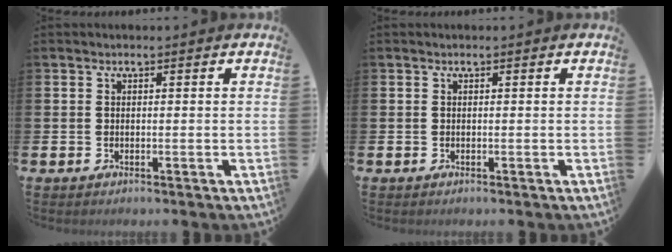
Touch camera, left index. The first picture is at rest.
{"total": 0.0}